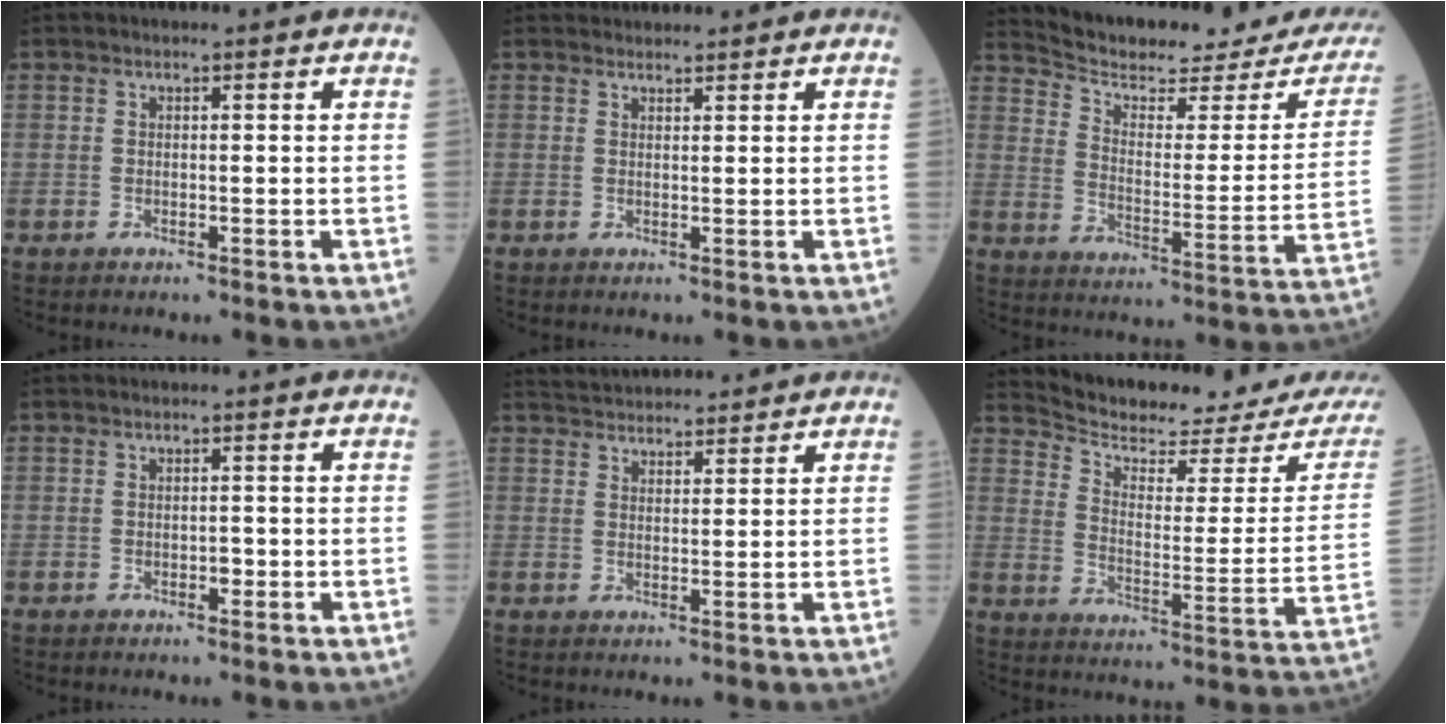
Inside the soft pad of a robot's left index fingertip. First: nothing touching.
{"total": 2.3, "force": [2.3, 0.4, -0.1], "torque": [0.000, 0.017, 0.038]}
{"total": 20.7, "force": [19.4, 3.9, 6.1], "torque": [-0.089, -0.061, 0.251]}
{"total": 0.6, "force": [-0.4, 0.3, 0.4], "torque": [0.000, 0.000, -0.012]}
{"total": 8.1, "force": [7.9, 1.2, 1.6], "torque": [-0.028, 0.028, 0.120]}
{"total": 17.4, "force": [16.8, 1.0, 4.5], "torque": [-0.075, -0.079, 0.226]}